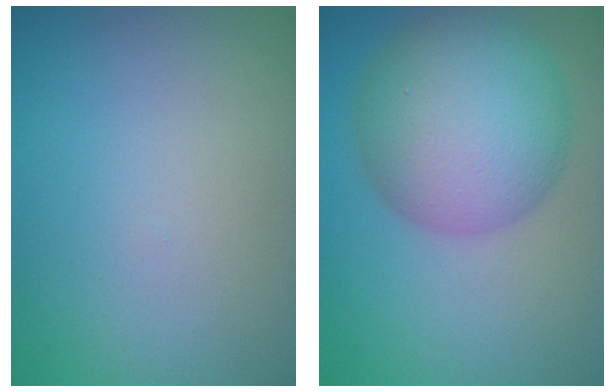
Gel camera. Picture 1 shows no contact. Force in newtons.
{"total": 9.6, "press": 9.6, "slide": 0.2}